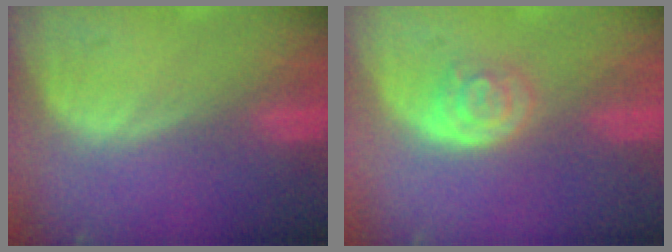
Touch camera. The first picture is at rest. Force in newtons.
{"total": 4.0, "press": 3.7, "slide": 1.7}